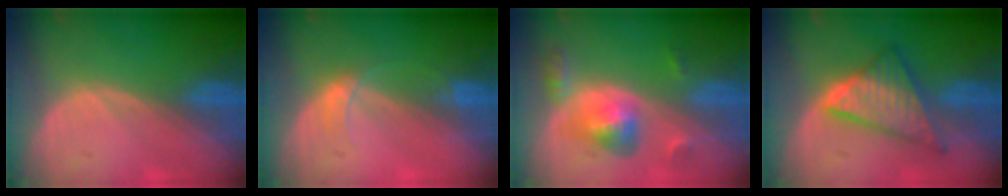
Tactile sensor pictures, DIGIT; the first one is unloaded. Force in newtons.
{"total": 2.1, "press": 2.1, "slide": 0.2}
{"total": 5.9, "press": 5.6, "slide": 1.8}
{"total": 8.7, "press": 8.7, "slide": 0.7}